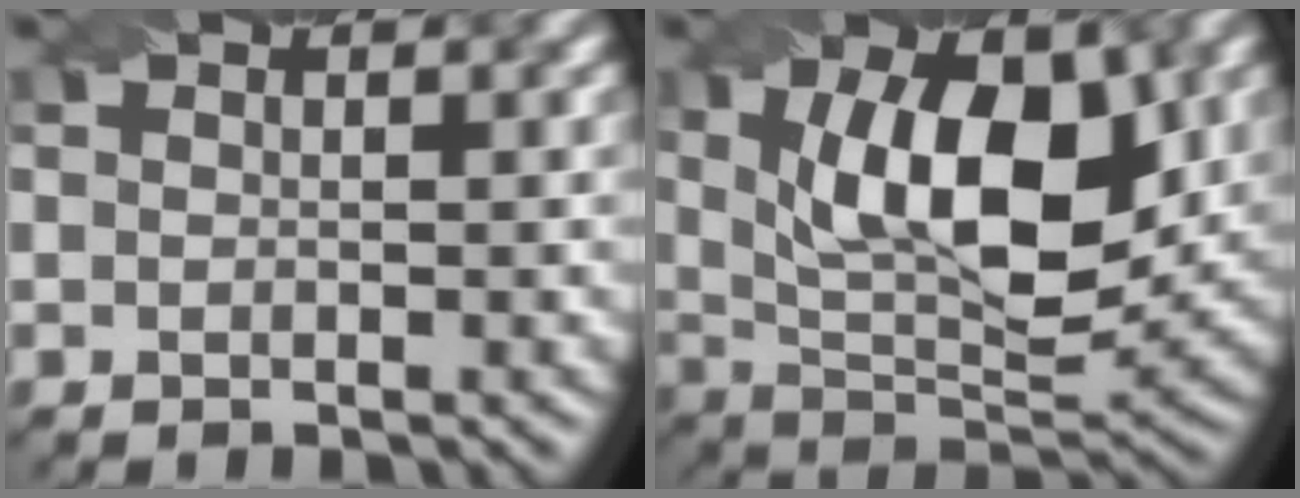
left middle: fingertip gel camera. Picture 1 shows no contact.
{"total": 10.8, "force": [2.1, 5.0, 9.4], "torque": [-0.145, 0.008, 0.041]}